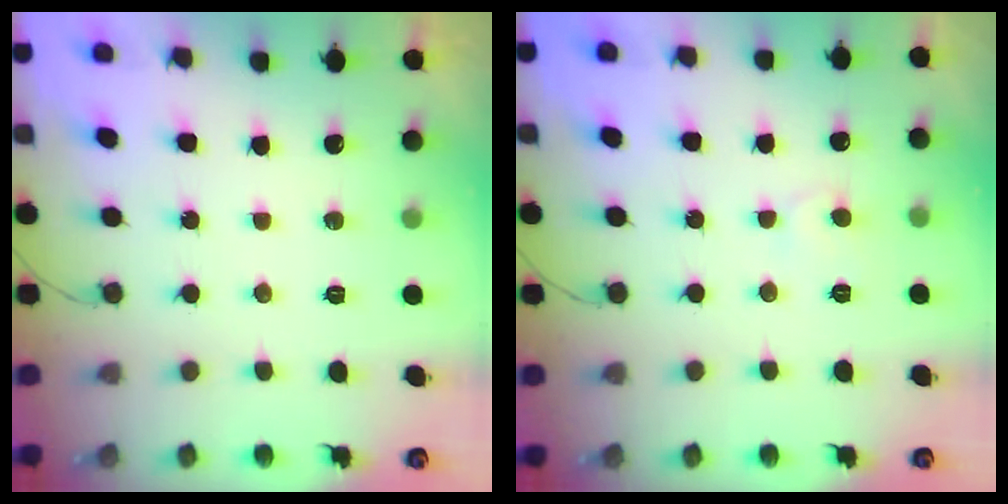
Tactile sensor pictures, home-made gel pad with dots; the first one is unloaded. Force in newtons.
{"total": 5.1, "press": 5.1, "slide": 0.5}